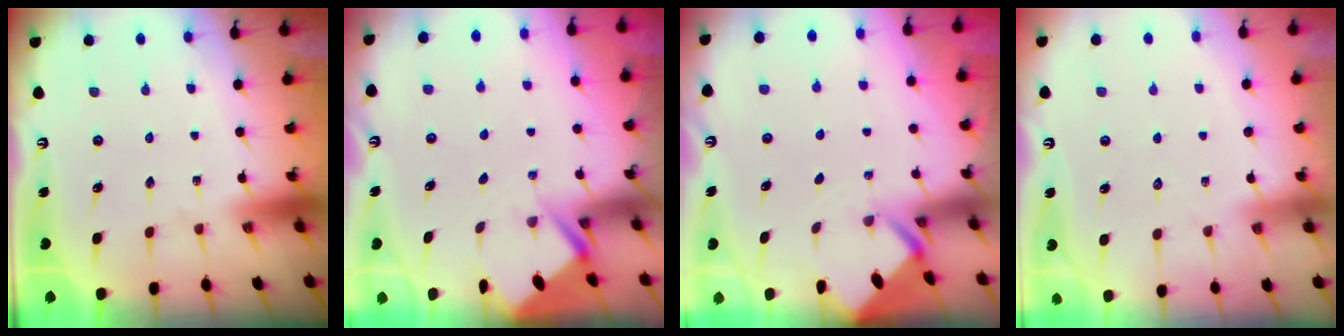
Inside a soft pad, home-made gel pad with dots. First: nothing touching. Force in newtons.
{"total": 2.8, "press": 2.8, "slide": 0.4}
{"total": 2.3, "press": 2.3, "slide": 0.2}
{"total": 3.7, "press": 3.6, "slide": 0.5}